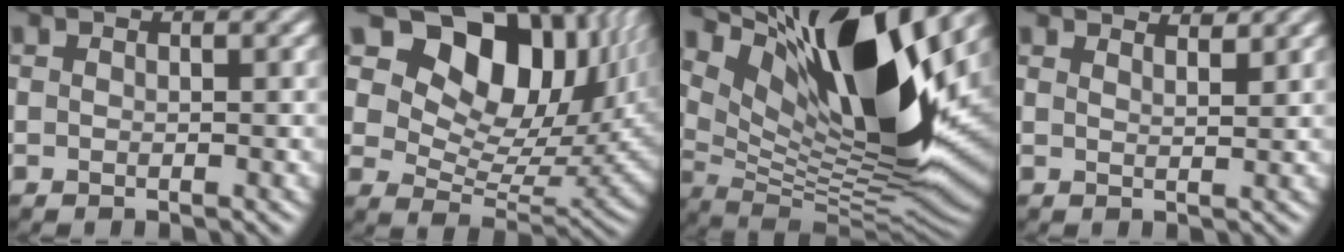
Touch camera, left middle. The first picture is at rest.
{"total": 14.1, "force": [6.9, 8.5, 8.9], "torque": [-0.144, 0.006, 0.120]}
{"total": 15.1, "force": [7.6, 5.2, 12.0], "torque": [-0.209, 0.006, 0.132]}
{"total": 3.6, "force": [3.2, 1.2, 1.3], "torque": [0.011, 0.019, 0.011]}